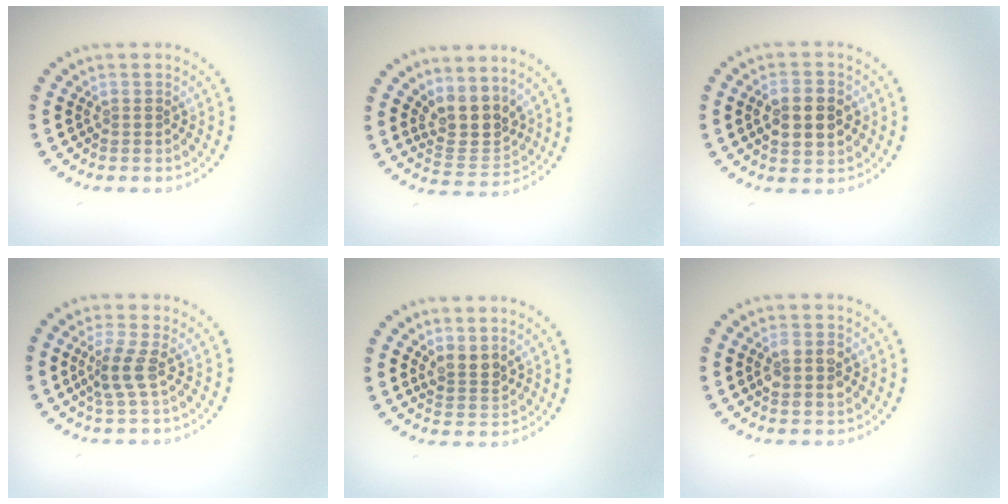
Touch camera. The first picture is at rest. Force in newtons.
{"total": 3.8, "press": 3.1, "slide": 2.1}
{"total": 4.5, "press": 4.5, "slide": 0.0}
{"total": 2.3, "press": 1.9, "slide": 1.3}
{"total": 2.0, "press": 1.7, "slide": 1.2}
{"total": 2.7, "press": 2.7, "slide": 0.2}